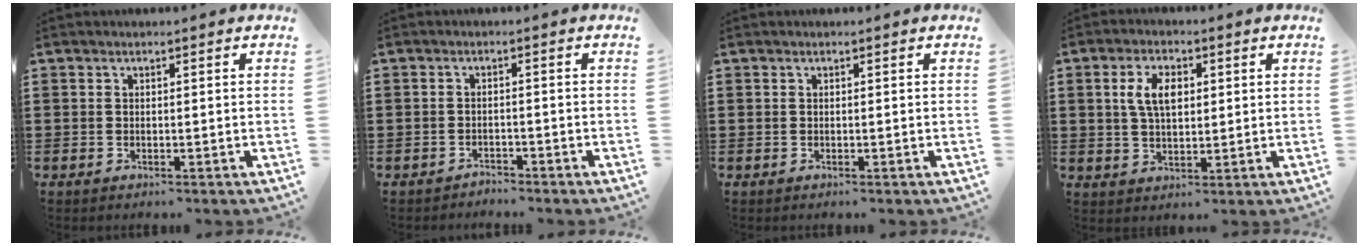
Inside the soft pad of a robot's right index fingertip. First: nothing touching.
{"total": 1.6, "force": [-1.6, 0.1, -0.2], "torque": [-0.001, 0.004, -0.036]}
{"total": 0.0}
{"total": 5.7, "force": [1.4, 3.2, 4.5], "torque": [-0.099, 0.015, 0.022]}